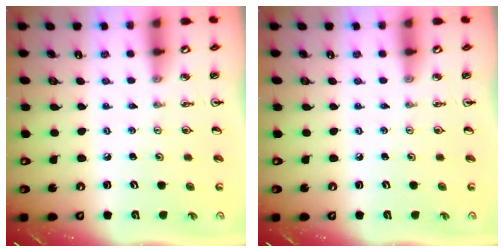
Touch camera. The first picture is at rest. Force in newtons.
{"total": 0.0}